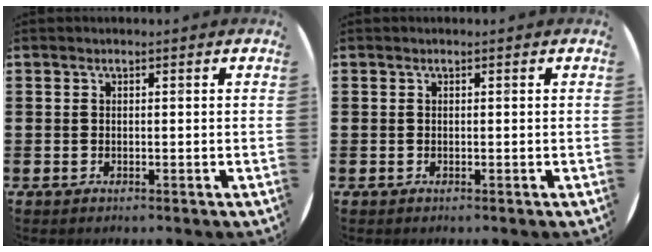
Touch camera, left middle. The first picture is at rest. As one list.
[{"total": 0.0}]